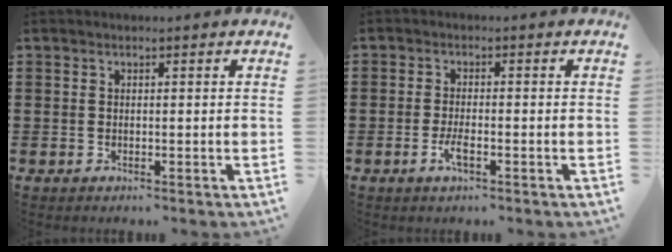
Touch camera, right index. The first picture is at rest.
{"total": 2.6, "force": [-1.2, 0.7, 2.2], "torque": [-0.044, -0.002, -0.024]}